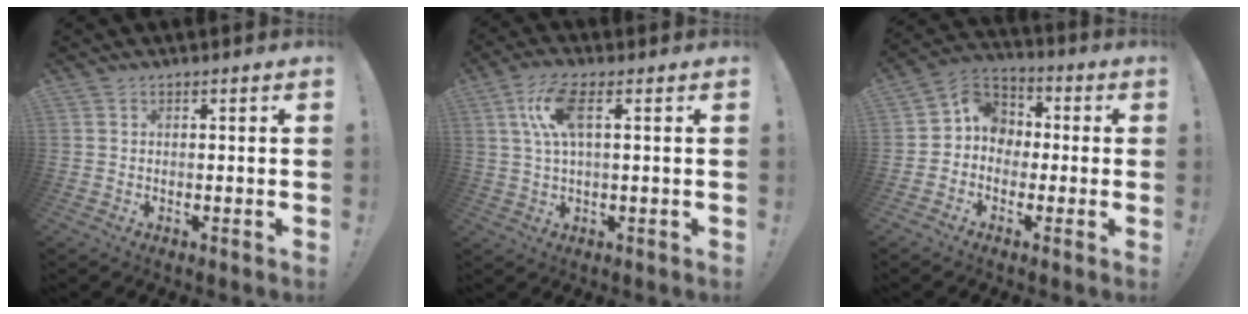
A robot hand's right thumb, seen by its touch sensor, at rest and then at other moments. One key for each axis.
{"total": 9.6, "fx": 2.8, "fy": 3.1, "fz": 8.7, "tx": -0.157, "ty": -0.003, "tz": 0.051}
{"total": 8.2, "fx": -0.9, "fy": 7.7, "fz": 2.6, "tx": -0.037, "ty": 0.017, "tz": -0.008}